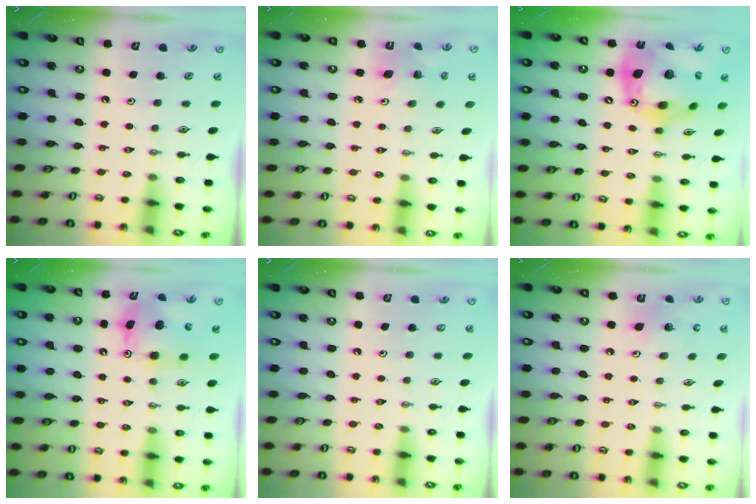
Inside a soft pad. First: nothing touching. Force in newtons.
{"total": 7.2, "press": 7.0, "slide": 1.9}
{"total": 24.0, "press": 23.8, "slide": 2.6}
{"total": 8.8, "press": 8.8, "slide": 0.3}
{"total": 1.0, "press": 0.2, "slide": 1.0}
{"total": 8.5, "press": 8.3, "slide": 2.0}